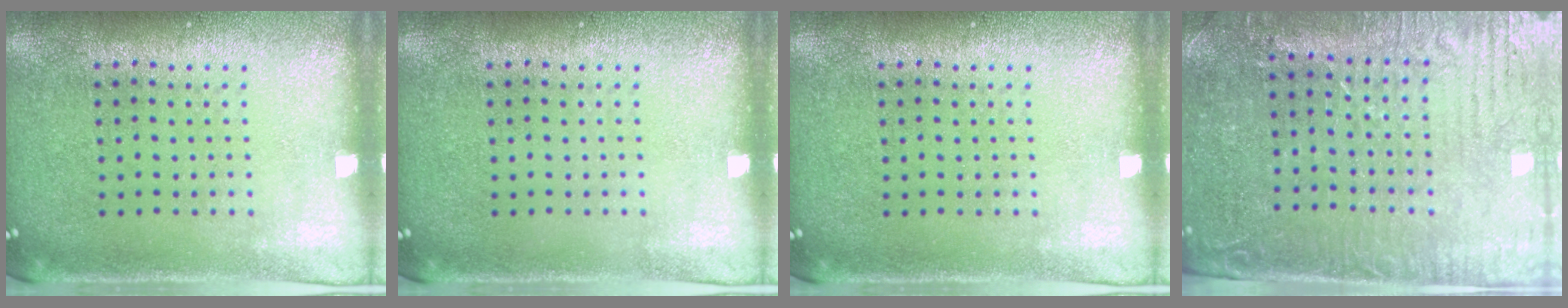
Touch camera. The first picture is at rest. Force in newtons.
{"total": 0.0}
{"total": 0.0}
{"total": 3.9, "press": 3.5, "slide": 1.8}